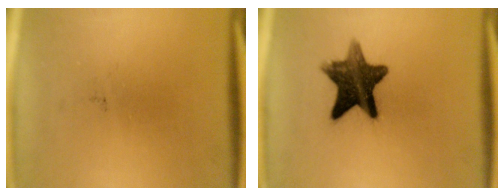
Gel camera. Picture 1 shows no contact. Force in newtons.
{"total": 11.8}